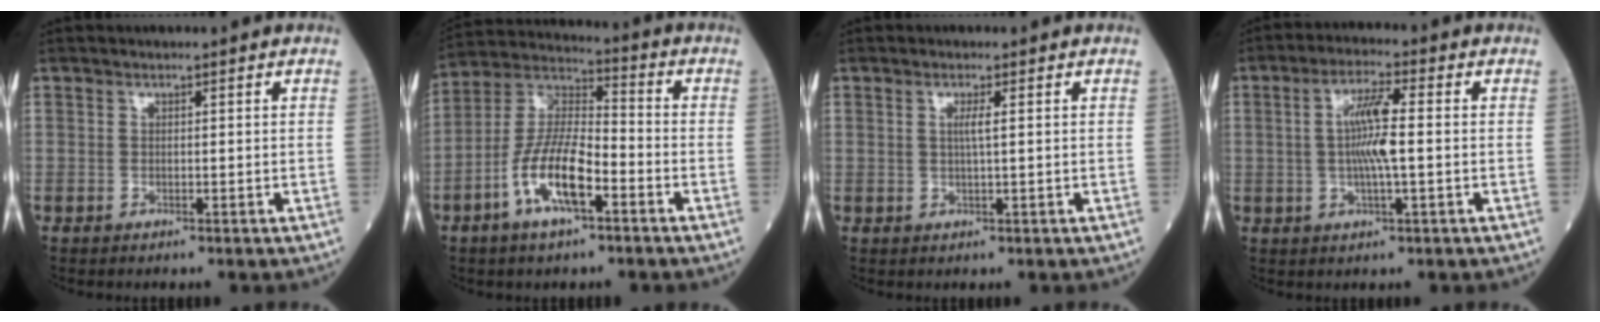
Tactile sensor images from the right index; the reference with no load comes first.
{"total": 12.0, "force": [-5.0, 3.5, 10.3], "torque": [-0.216, 0.005, -0.097]}
{"total": 1.7, "force": [0.4, -0.2, 1.6], "torque": [-0.033, 0.000, 0.005]}
{"total": 7.0, "force": [0.1, 0.6, 7.0], "torque": [-0.136, 0.003, -0.003]}